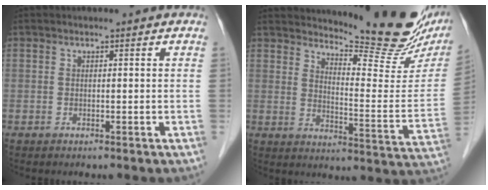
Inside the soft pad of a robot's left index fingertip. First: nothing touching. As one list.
[{"total": 20.0, "force": [17.4, 3.2, 9.4], "torque": [-0.130, -0.071, 0.216]}]